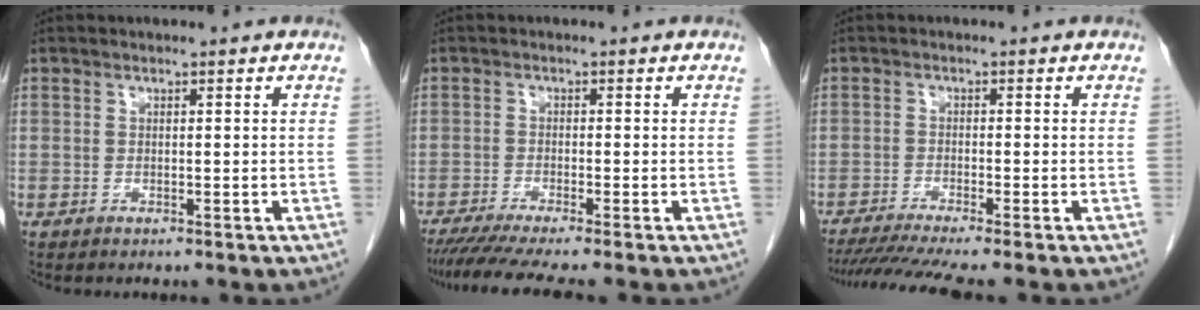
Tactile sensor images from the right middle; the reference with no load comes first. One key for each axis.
{"total": 7.6, "fx": -6.2, "fy": -0.8, "fz": 4.4, "tx": -0.066, "ty": -0.020, "tz": -0.101}
{"total": 7.9, "fx": -6.6, "fy": -1.0, "fz": 4.2, "tx": -0.064, "ty": -0.020, "tz": -0.107}